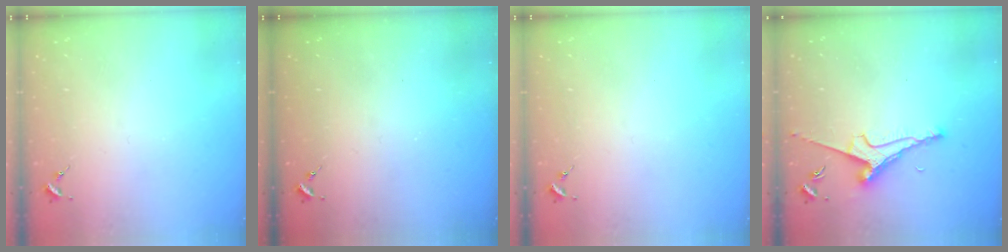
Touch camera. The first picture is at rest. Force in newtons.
{"total": 0.0}
{"total": 0.0}
{"total": 7.5, "press": 7.4, "slide": 1.1}